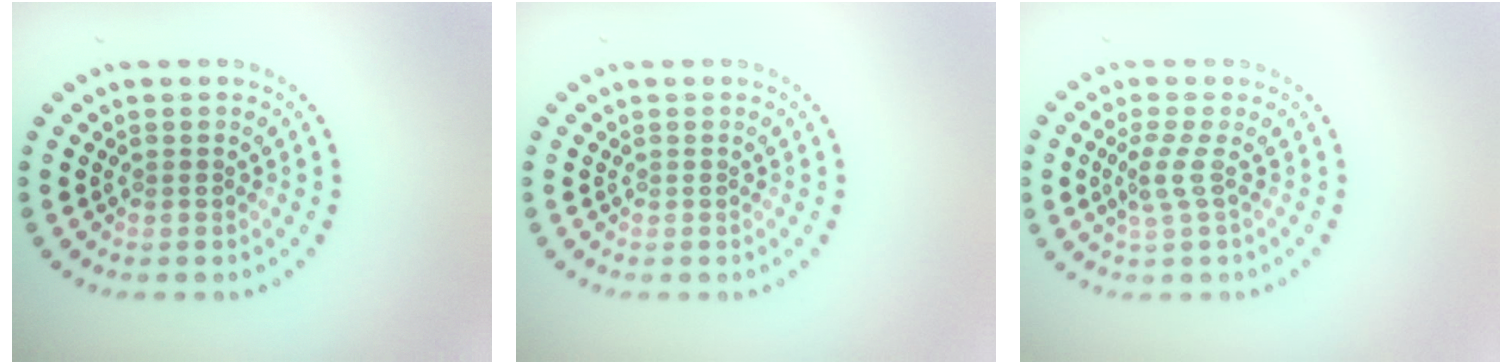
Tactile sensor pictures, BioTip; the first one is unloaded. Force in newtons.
{"total": 0.0}
{"total": 1.9, "press": 1.3, "slide": 1.5}